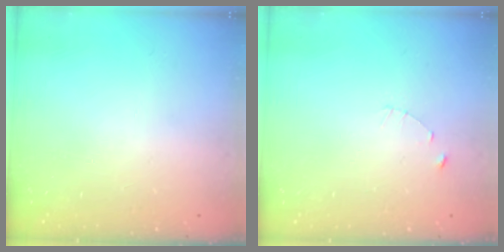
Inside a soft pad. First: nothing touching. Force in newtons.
{"total": 1.0, "press": 1.0, "slide": 0.2}